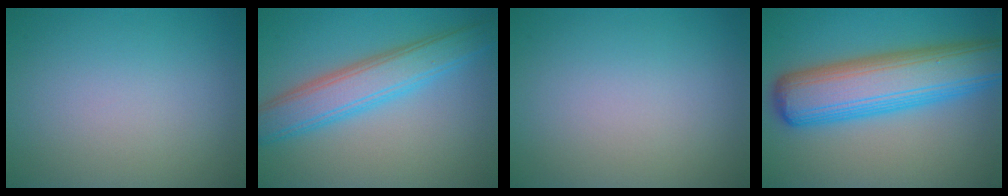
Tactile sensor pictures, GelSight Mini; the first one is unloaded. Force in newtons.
{"total": 5.7, "press": 5.7, "slide": 0.1}
{"total": 0.0}
{"total": 10.4, "press": 10.4, "slide": 0.2}